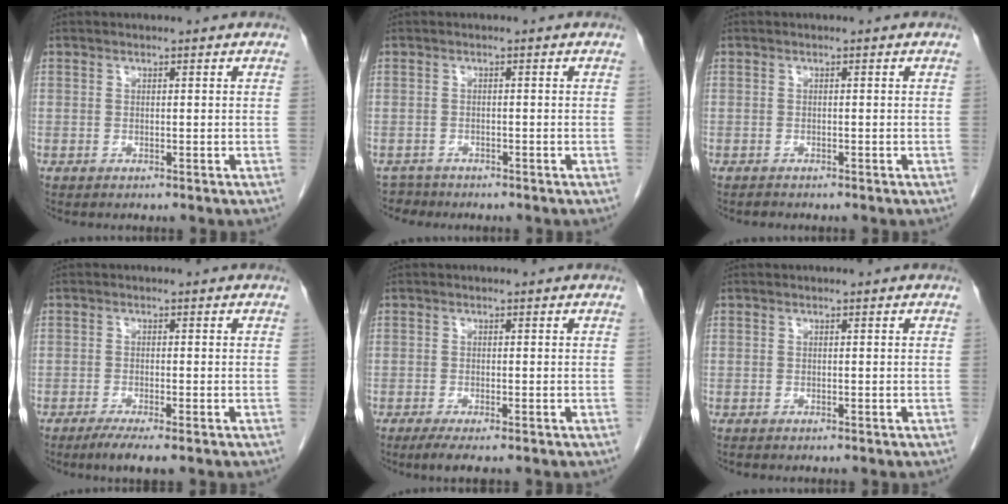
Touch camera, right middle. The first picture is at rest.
{"total": 1.8, "force": [-1.5, 0.6, -0.7], "torque": [0.012, -0.001, -0.027]}
{"total": 0.5, "force": [-0.5, 0.1, 0.0], "torque": [-0.012, -0.003, -0.010]}
{"total": 3.7, "force": [-2.5, 0.3, 2.7], "torque": [-0.050, -0.012, -0.043]}
{"total": 3.1, "force": [-2.1, 0.4, 2.2], "torque": [-0.040, -0.011, -0.035]}
{"total": 0.0}